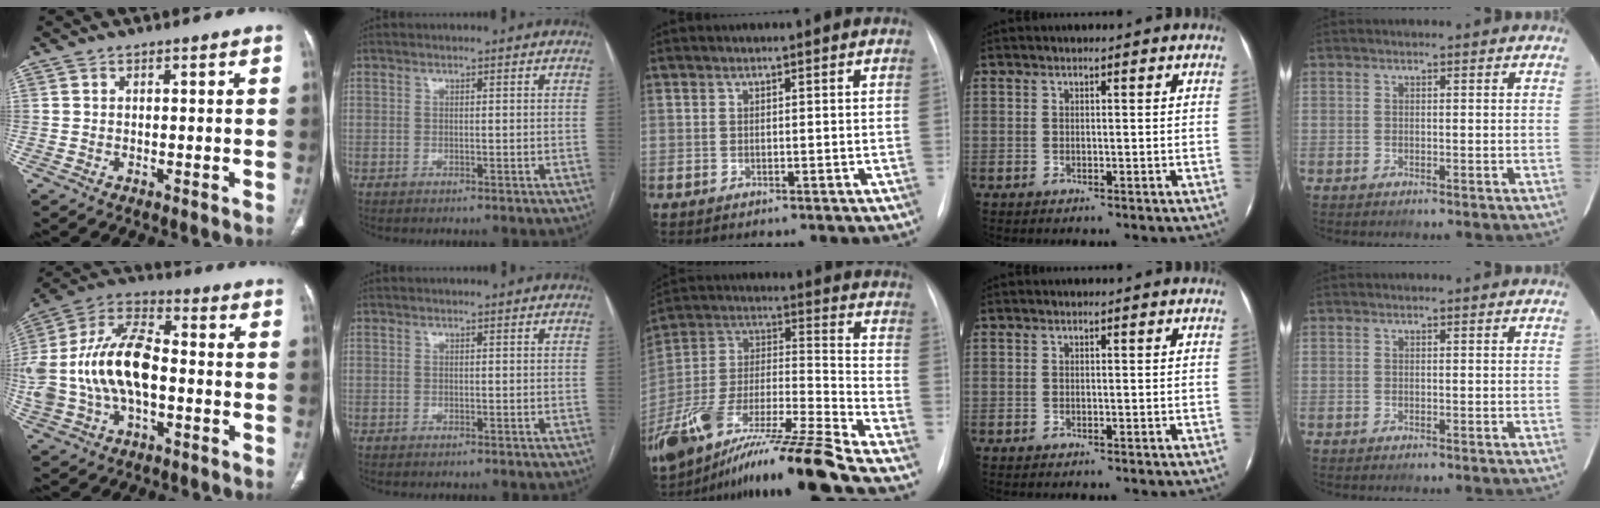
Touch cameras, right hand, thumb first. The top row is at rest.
{"thumb": {"total": 20.2, "force": [-1.8, 11.5, 16.6], "torque": [-0.345, 0.037, -0.031]}, "middle": {"total": 23.0, "force": [-18.1, -0.6, 14.1], "torque": [-0.265, -0.026, -0.329]}}